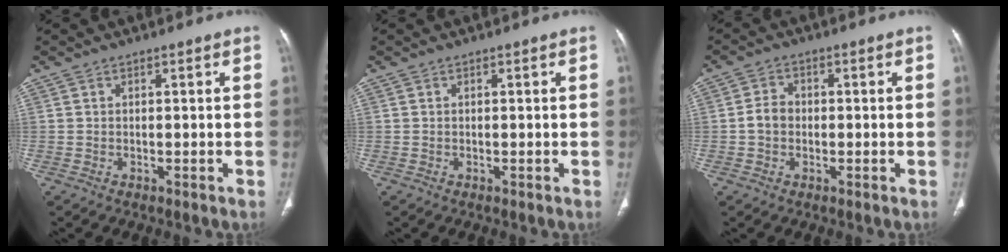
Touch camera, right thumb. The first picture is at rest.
{"total": 0.0}
{"total": 3.6, "force": [-0.4, 2.9, 2.1], "torque": [-0.031, 0.012, -0.015]}